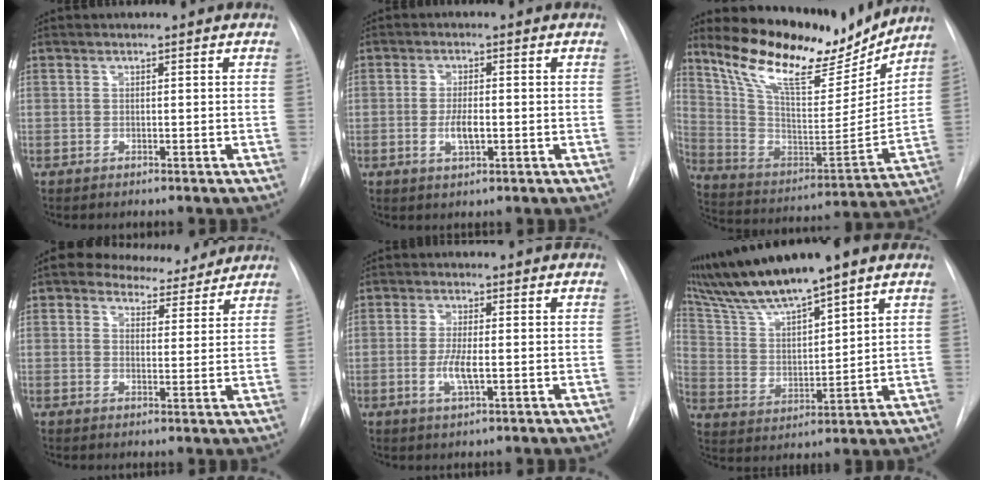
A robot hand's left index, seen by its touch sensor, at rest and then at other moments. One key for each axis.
{"total": 3.6, "fx": -0.8, "fy": 1.1, "fz": 3.4, "tx": -0.066, "ty": -0.003, "tz": -0.011}
{"total": 21.3, "fx": 17.8, "fy": 5.6, "fz": 10.3, "tx": -0.187, "ty": -0.022, "tz": 0.295}
{"total": 8.6, "fx": 7.6, "fy": 3.4, "fz": 2.0, "tx": -0.019, "ty": 0.006, "tz": 0.095}
{"total": 4.1, "fx": -0.8, "fy": 0.8, "fz": 4.0, "tx": -0.084, "ty": -0.008, "tz": -0.014}
{"total": 10.0, "fx": 9.2, "fy": 0.7, "fz": 3.7, "tx": -0.077, "ty": 0.018, "tz": 0.180}